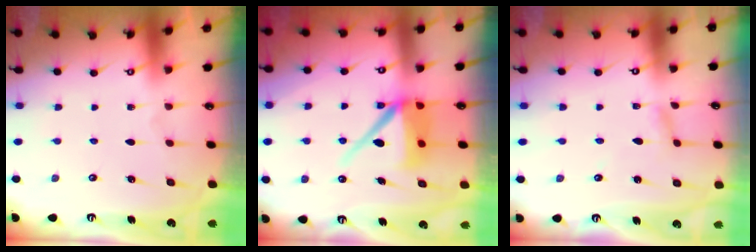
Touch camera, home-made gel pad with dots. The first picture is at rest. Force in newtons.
{"total": 10.0, "press": 9.9, "slide": 1.3}
{"total": 2.4, "press": 2.4, "slide": 0.2}